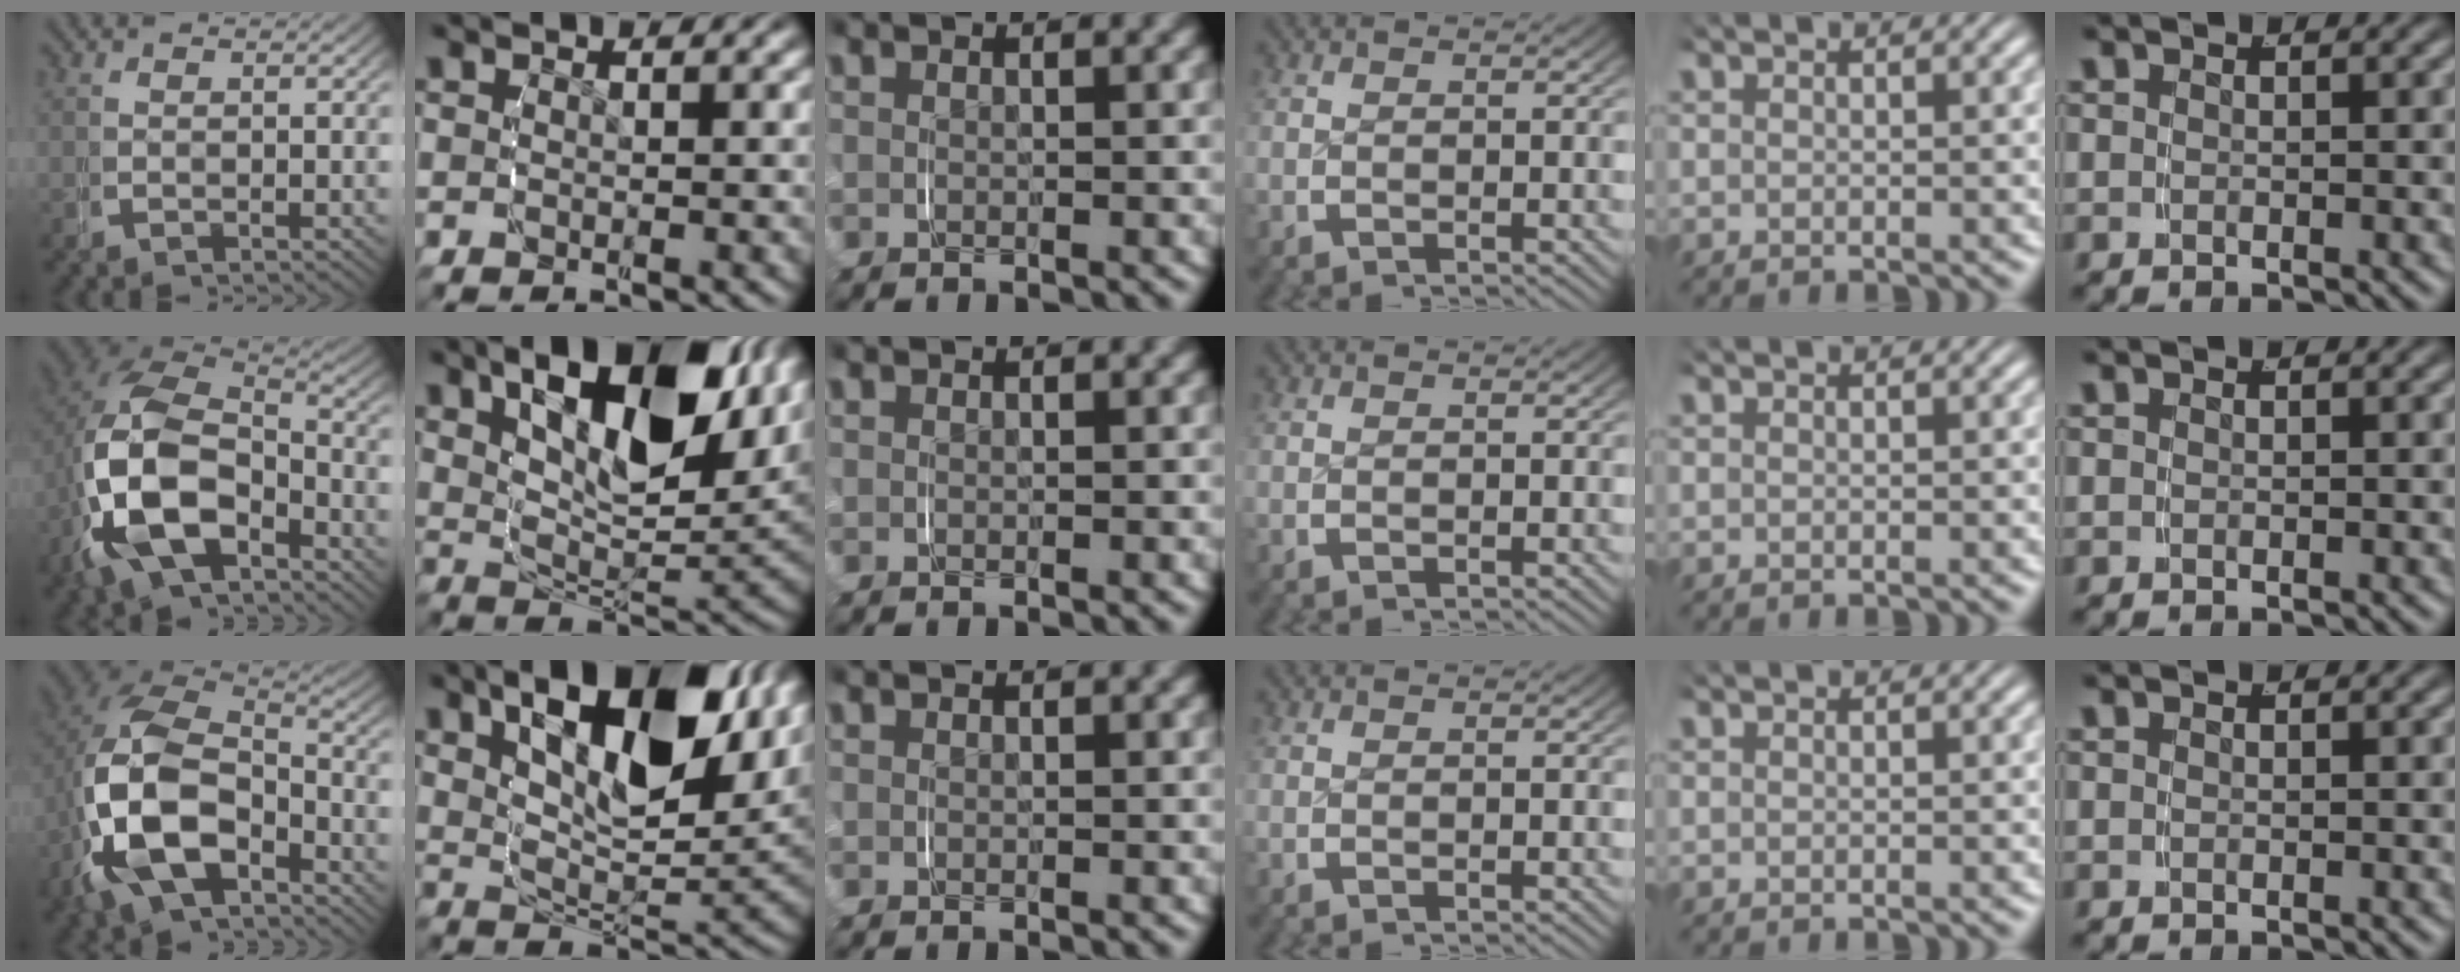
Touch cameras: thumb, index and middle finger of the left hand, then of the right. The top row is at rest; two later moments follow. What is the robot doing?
{"motion": "grasp_and_lifting", "object": "key"}